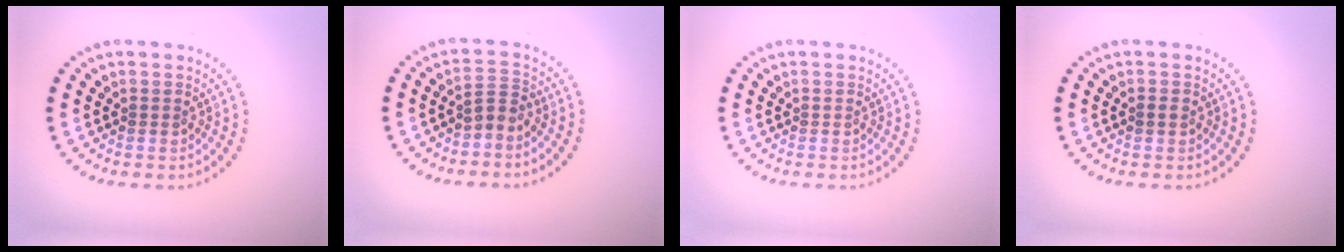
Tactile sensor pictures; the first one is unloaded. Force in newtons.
{"total": 1.7, "press": 1.3, "slide": 1.1}
{"total": 0.0}
{"total": 0.8, "press": 0.7, "slide": 0.2}